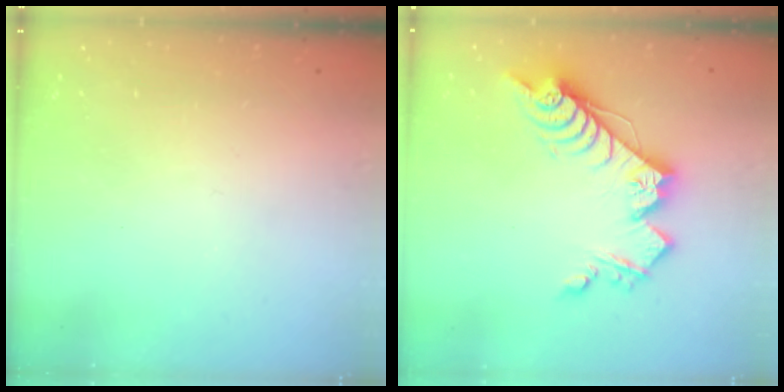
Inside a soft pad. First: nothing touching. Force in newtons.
{"total": 16.7, "press": 16.7, "slide": 0.3}